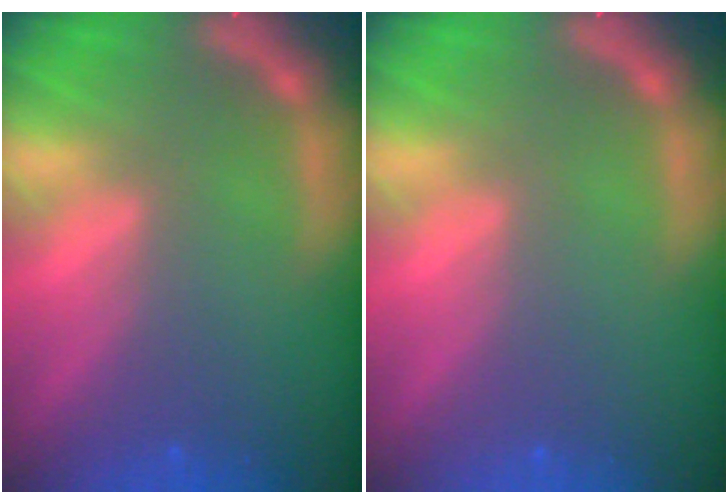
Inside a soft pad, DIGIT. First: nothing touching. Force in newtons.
{"total": 0.0}